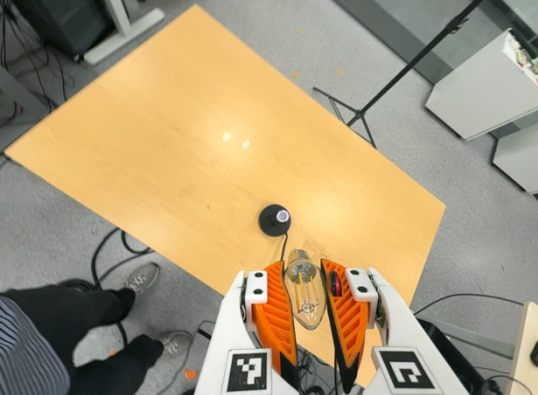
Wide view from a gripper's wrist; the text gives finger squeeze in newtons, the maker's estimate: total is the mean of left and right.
{"total": 23.5, "left": 25.7, "right": 21.3}